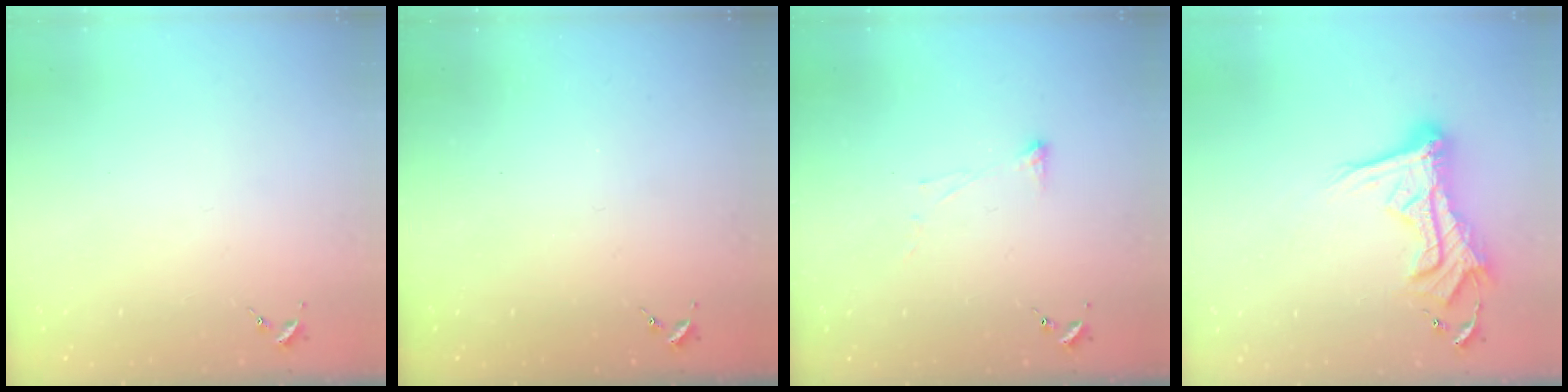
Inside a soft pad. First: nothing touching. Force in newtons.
{"total": 0.0}
{"total": 3.4, "press": 3.3, "slide": 0.7}
{"total": 15.7, "press": 15.6, "slide": 1.6}